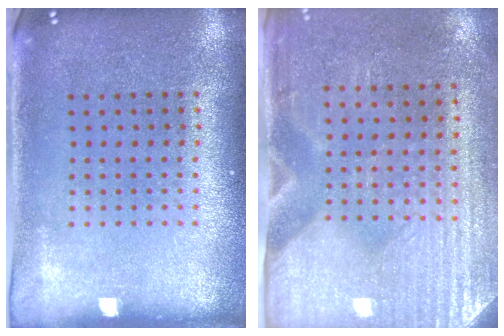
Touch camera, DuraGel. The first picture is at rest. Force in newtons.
{"total": 2.9, "press": 2.6, "slide": 1.5}